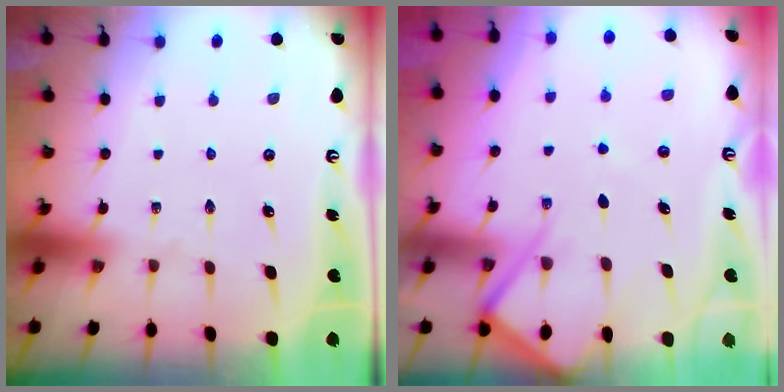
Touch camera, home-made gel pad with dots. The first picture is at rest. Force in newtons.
{"total": 7.7, "press": 7.6, "slide": 0.9}